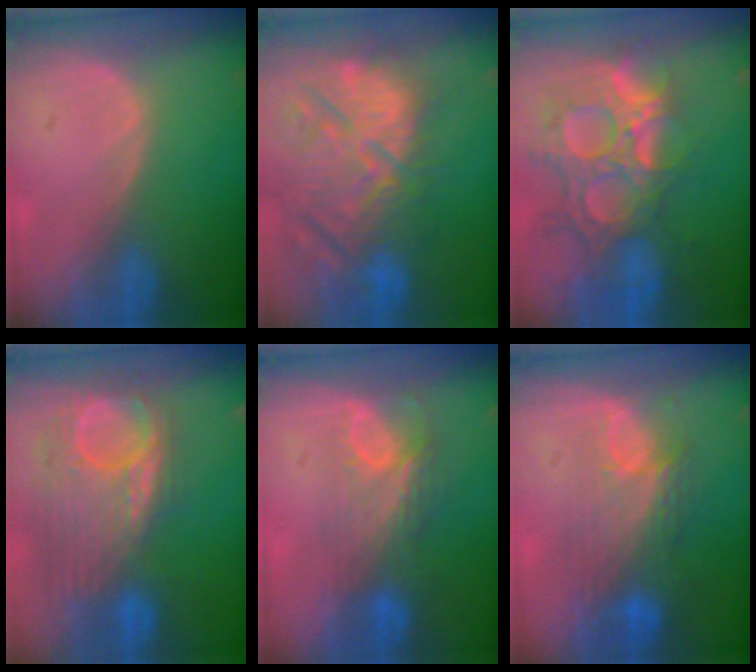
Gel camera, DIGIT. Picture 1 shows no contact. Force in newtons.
{"total": 14.8, "press": 12.9, "slide": 7.3}
{"total": 13.8, "press": 11.6, "slide": 7.5}
{"total": 11.7, "press": 10.3, "slide": 5.5}
{"total": 7.5, "press": 6.6, "slide": 3.7}
{"total": 9.7, "press": 8.0, "slide": 5.5}